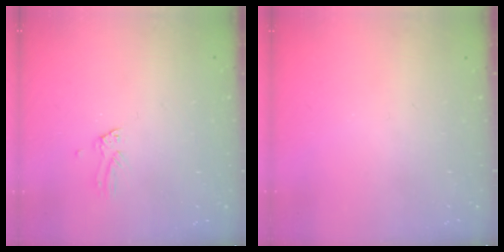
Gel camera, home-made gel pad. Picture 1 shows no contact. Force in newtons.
{"total": 0.0}